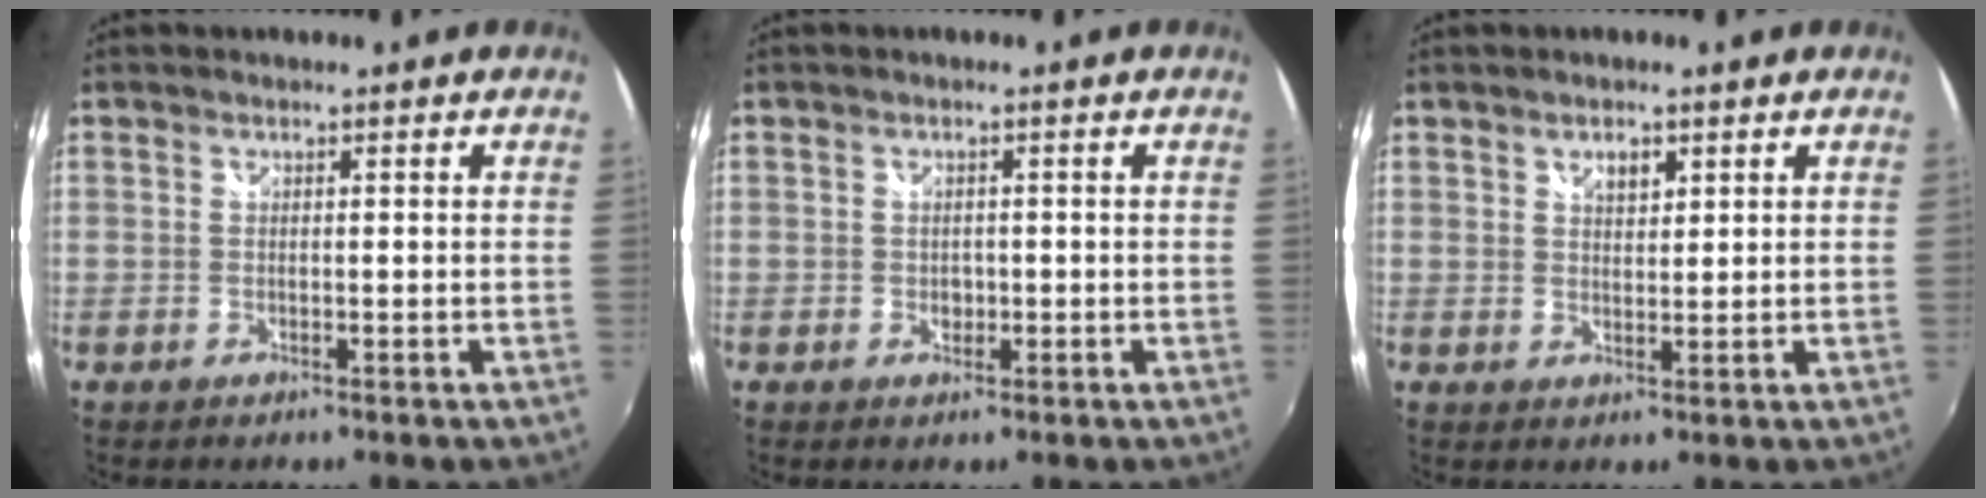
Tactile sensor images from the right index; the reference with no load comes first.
{"total": 1.7, "force": [-0.3, 1.4, 0.8], "torque": [-0.012, 0.000, -0.006]}
{"total": 2.5, "force": [1.4, 1.4, 1.5], "torque": [-0.021, 0.003, 0.024]}